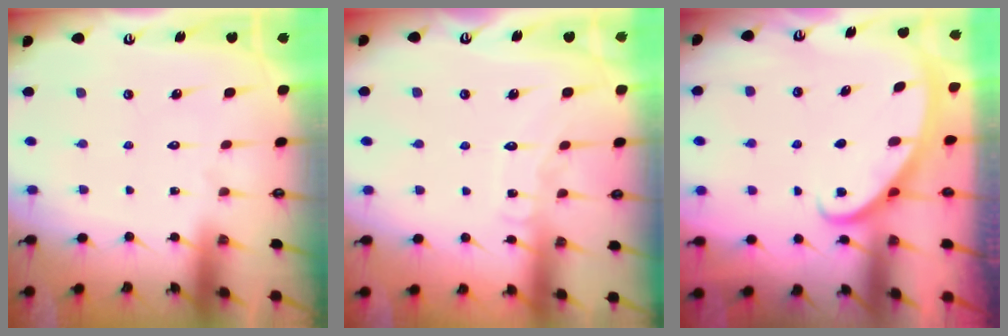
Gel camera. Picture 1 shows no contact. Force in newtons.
{"total": 6.6, "press": 6.6, "slide": 0.7}
{"total": 2.9, "press": 2.9, "slide": 0.1}